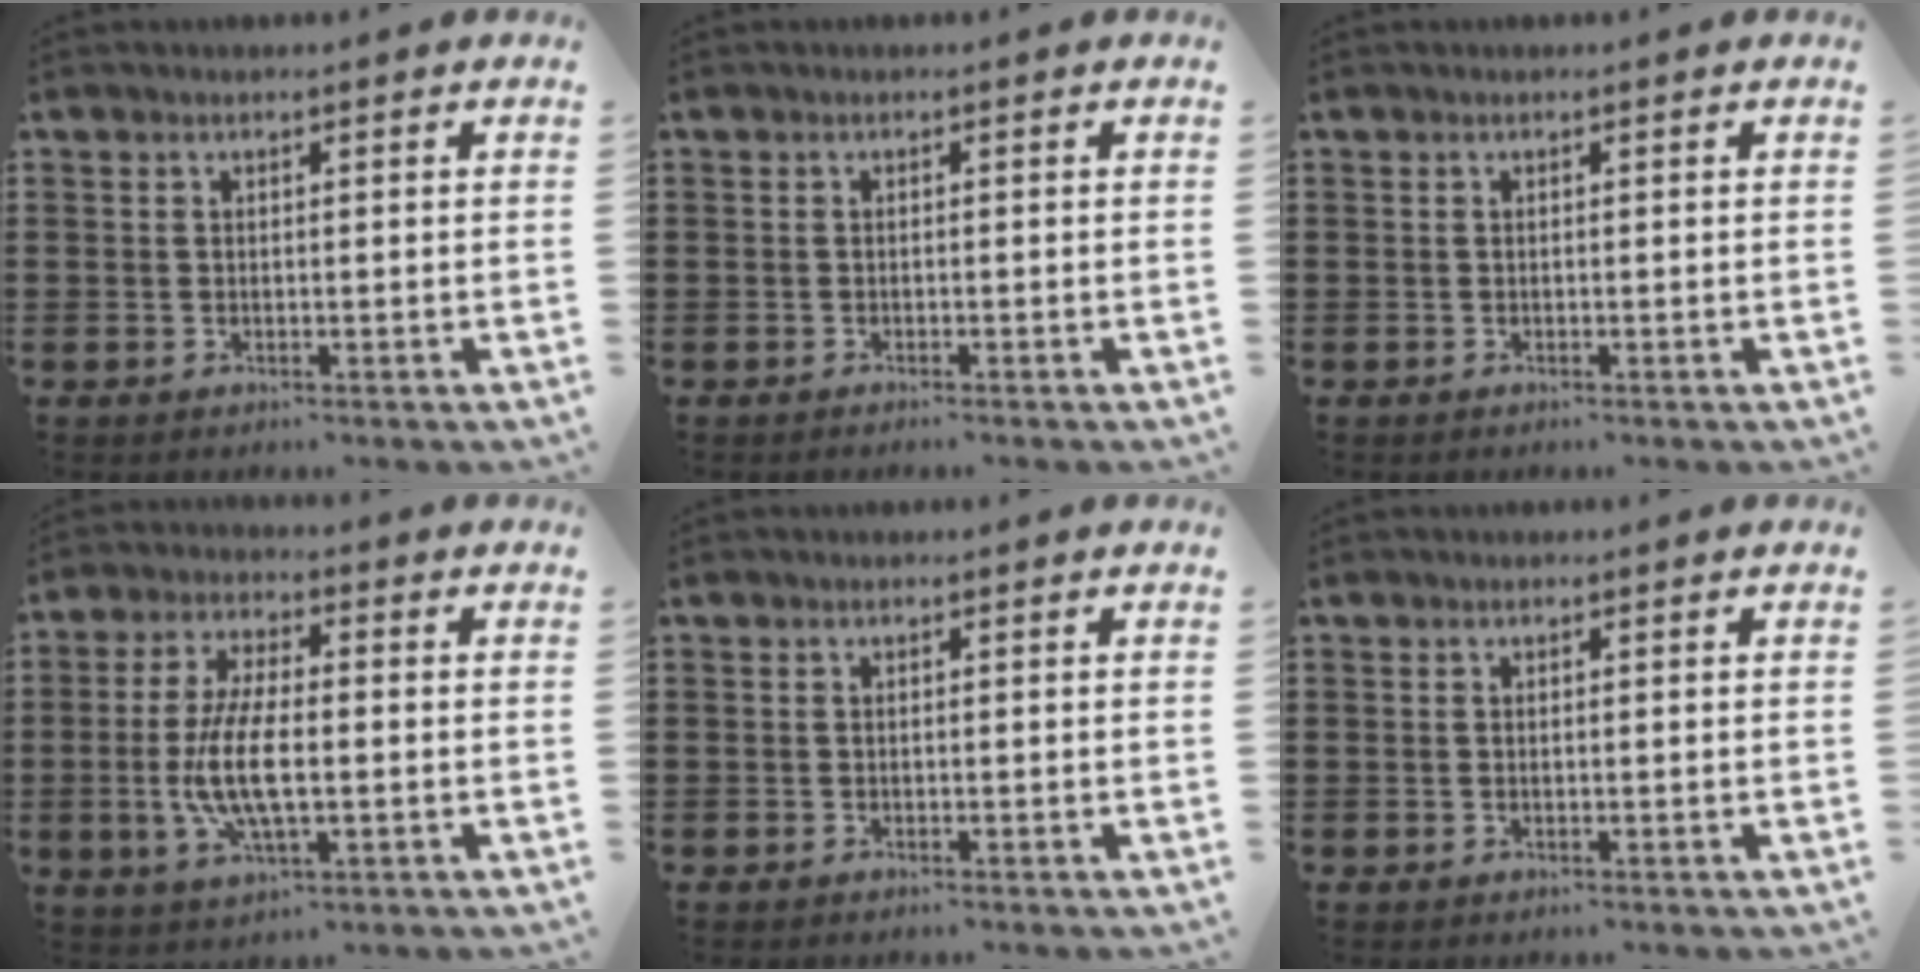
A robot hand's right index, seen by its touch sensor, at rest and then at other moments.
{"total": 0.7, "force": [-0.7, -0.2, 0.1], "torque": [-0.002, -0.004, -0.014]}
{"total": 0.0}
{"total": 9.8, "force": [-1.6, 3.6, 8.9], "torque": [-0.199, -0.013, -0.034]}
{"total": 0.6, "force": [-0.5, -0.1, 0.0], "torque": [0.000, -0.003, -0.011]}
{"total": 0.0}